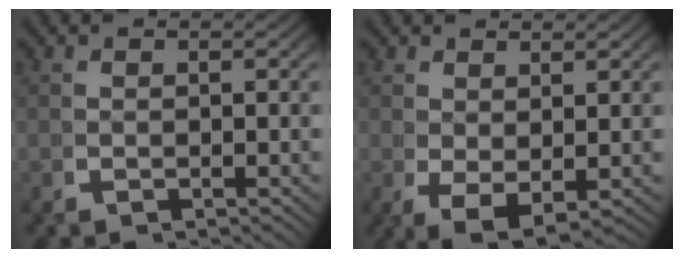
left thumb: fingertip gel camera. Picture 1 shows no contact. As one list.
[{"total": 3.7, "force": [-1.1, 2.3, 2.7], "torque": [-0.061, -0.032, 0.006]}]